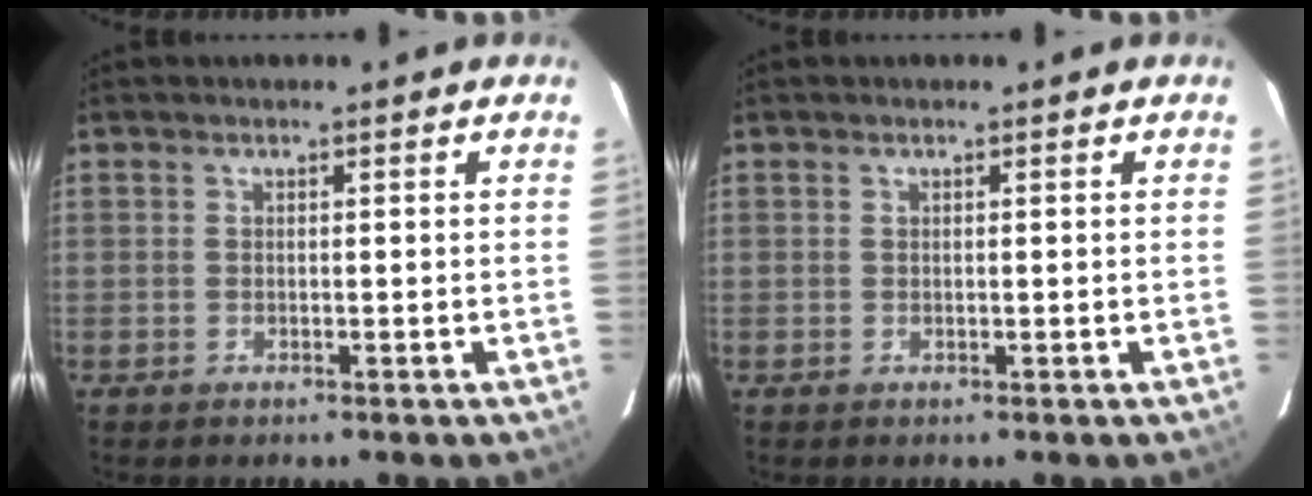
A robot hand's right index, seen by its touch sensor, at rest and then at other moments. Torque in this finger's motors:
{"motor_torque": [-0.05, -0.02, 0.04, 0.01]}